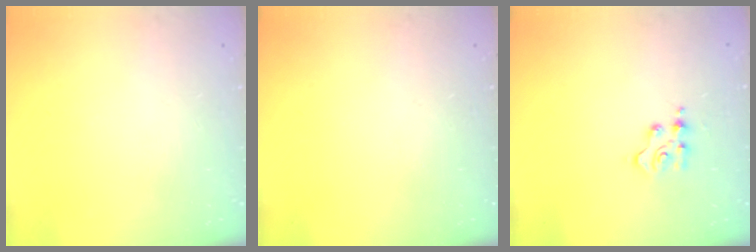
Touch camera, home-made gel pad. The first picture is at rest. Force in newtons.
{"total": 0.0}
{"total": 3.7, "press": 3.7, "slide": 0.5}